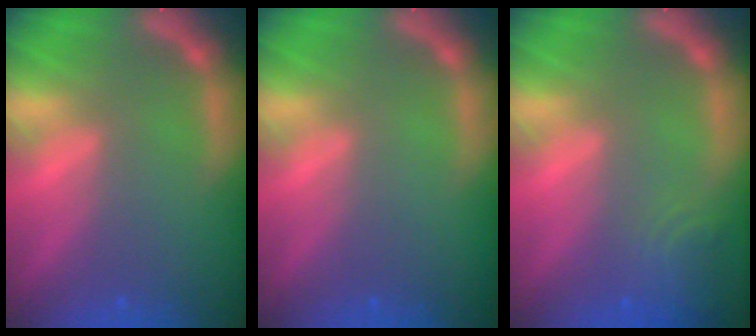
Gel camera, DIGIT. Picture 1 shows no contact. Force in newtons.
{"total": 0.0}
{"total": 3.5}